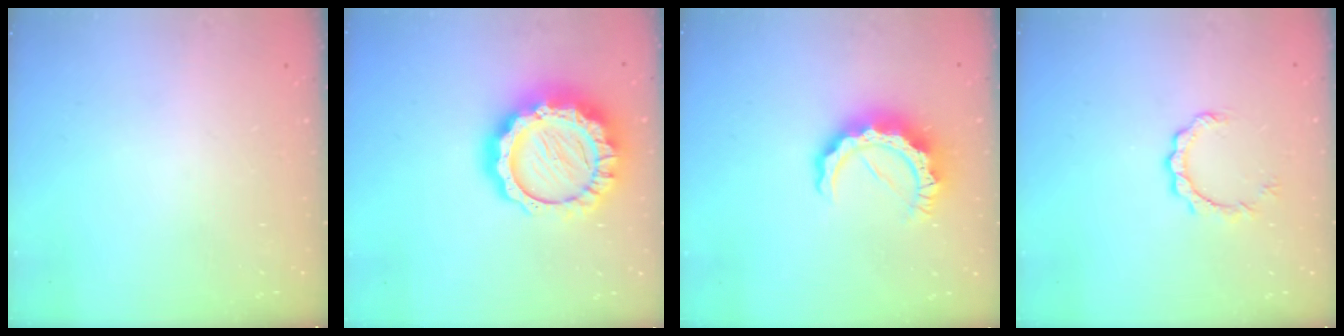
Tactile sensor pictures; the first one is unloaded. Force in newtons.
{"total": 20.7, "press": 20.7, "slide": 1.5}
{"total": 10.3, "press": 10.3, "slide": 1.0}
{"total": 3.6, "press": 3.6, "slide": 0.2}